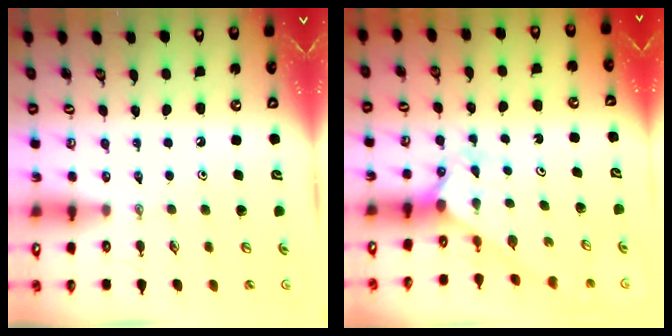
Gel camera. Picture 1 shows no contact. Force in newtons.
{"total": 1.5, "press": 1.5, "slide": 0.1}